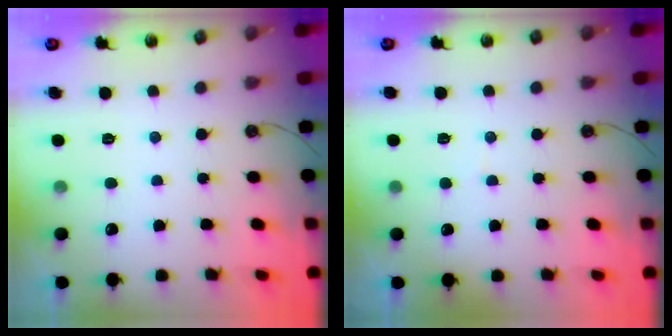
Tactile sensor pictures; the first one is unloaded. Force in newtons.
{"total": 2.8, "press": 2.8, "slide": 0.3}